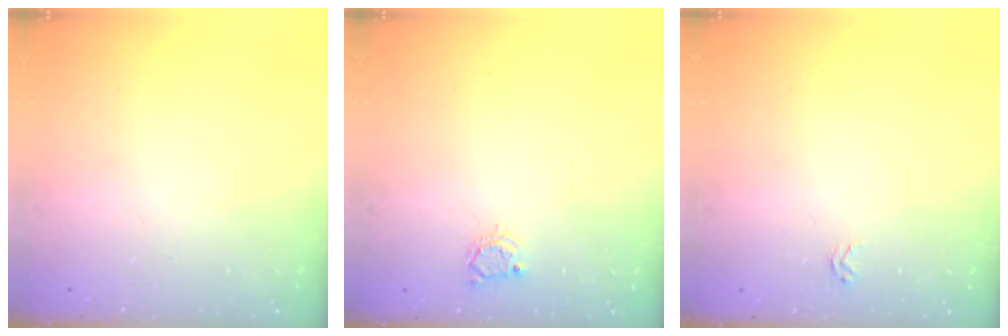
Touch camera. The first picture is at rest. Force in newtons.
{"total": 3.0, "press": 3.0, "slide": 0.3}
{"total": 1.6, "press": 1.6, "slide": 0.2}